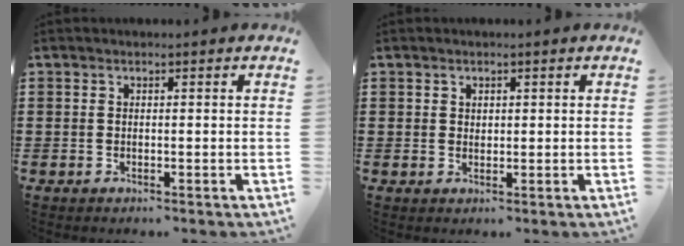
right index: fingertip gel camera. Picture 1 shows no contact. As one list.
[{"total": 1.1, "force": [0.8, 0.8, 0.1], "torque": [-0.003, 0.005, 0.014]}]